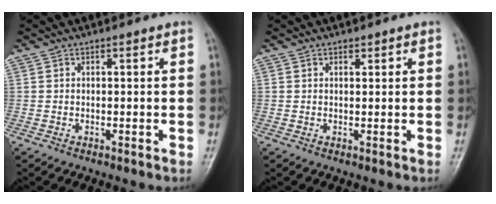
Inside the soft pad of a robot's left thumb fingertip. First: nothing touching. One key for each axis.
{"total": 0.9, "fx": 0.6, "fy": 0.6, "fz": 0.4, "tx": 0.001, "ty": -0.004, "tz": 0.007}